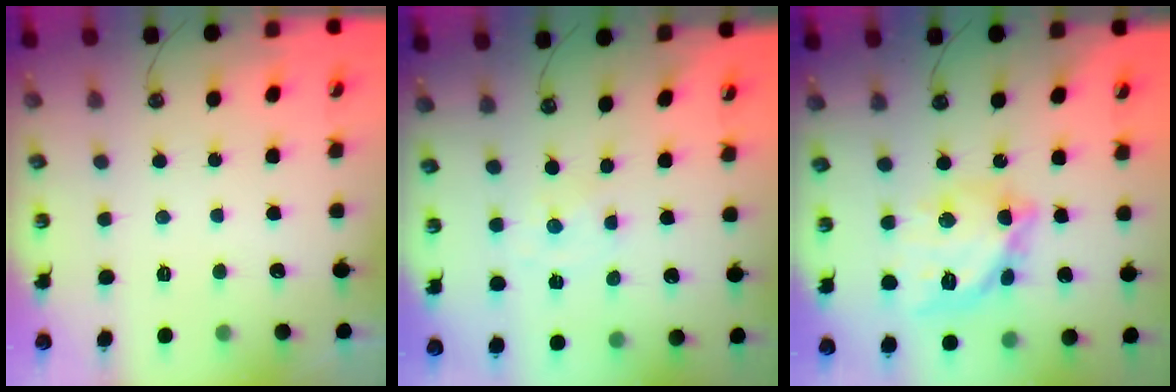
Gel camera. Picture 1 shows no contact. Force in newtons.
{"total": 0.0}
{"total": 16.6, "press": 16.5, "slide": 1.6}